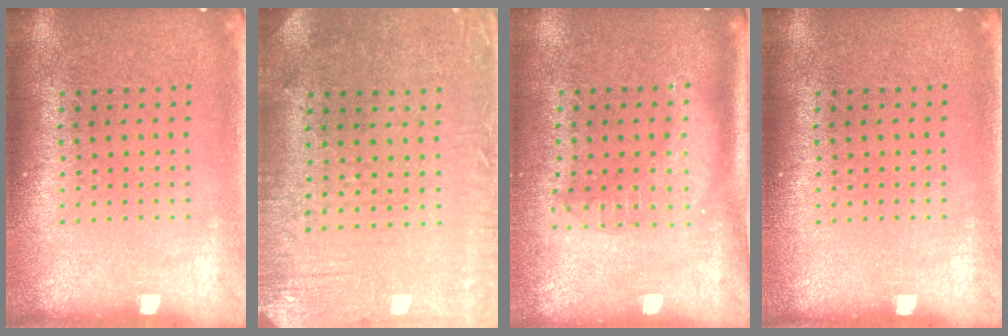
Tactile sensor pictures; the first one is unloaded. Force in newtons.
{"total": 0.6, "press": 0.4, "slide": 0.5}
{"total": 1.8, "press": 1.6, "slide": 1.0}
{"total": 0.0}